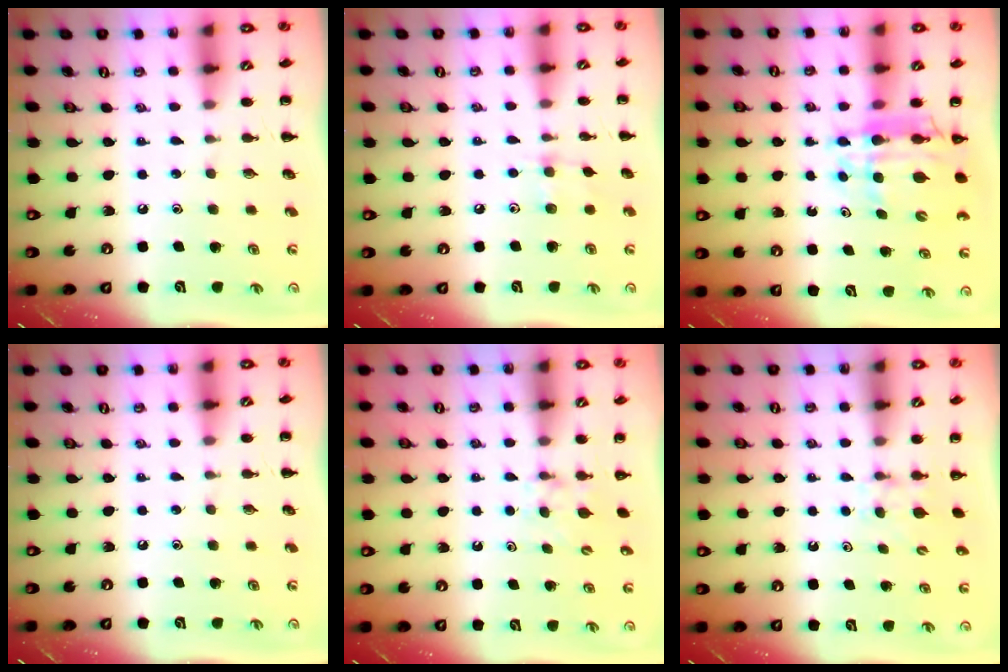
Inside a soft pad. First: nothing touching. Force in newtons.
{"total": 5.6, "press": 5.5, "slide": 1.1}
{"total": 10.6, "press": 10.0, "slide": 3.4}
{"total": 0.0}
{"total": 3.7, "press": 3.4, "slide": 1.4}
{"total": 3.9, "press": 3.5, "slide": 1.5}